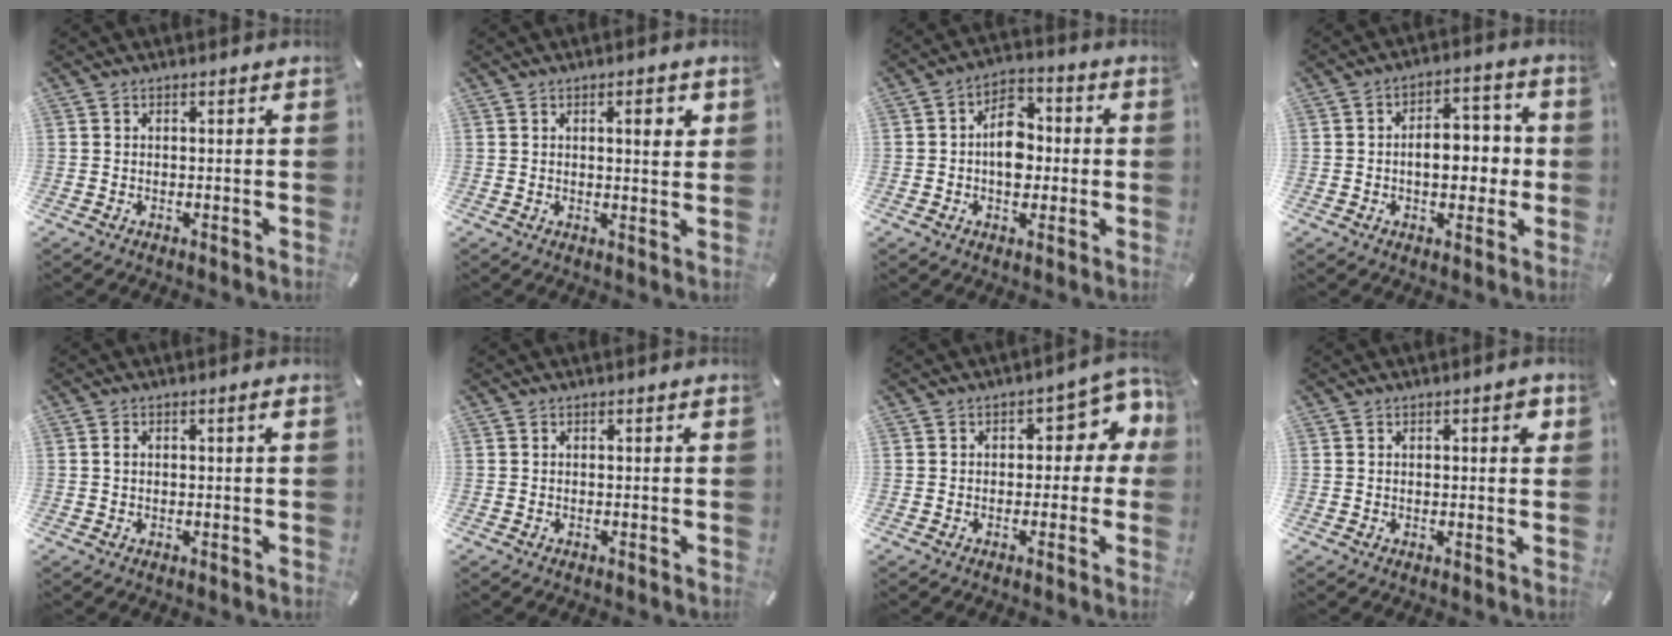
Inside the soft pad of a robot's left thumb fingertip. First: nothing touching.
{"total": 4.5, "force": [1.6, 1.2, 4.0], "torque": [-0.057, -0.005, 0.020]}
{"total": 9.0, "force": [-0.7, 6.5, 6.3], "torque": [-0.089, 0.009, -0.015]}
{"total": 9.2, "force": [-1.1, 6.0, 6.9], "torque": [-0.084, 0.009, -0.024]}
{"total": 1.8, "force": [0.4, 0.6, 1.7], "torque": [-0.031, 0.005, 0.003]}
{"total": 0.0}
{"total": 8.8, "force": [2.6, 5.0, 6.8], "torque": [-0.075, -0.016, 0.038]}
{"total": 2.5, "force": [0.9, 1.0, 2.1], "torque": [-0.029, 0.001, 0.009]}